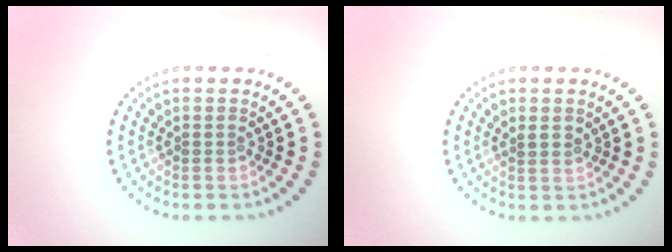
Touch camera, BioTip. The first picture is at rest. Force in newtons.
{"total": 0.6, "press": 0.4, "slide": 0.3}